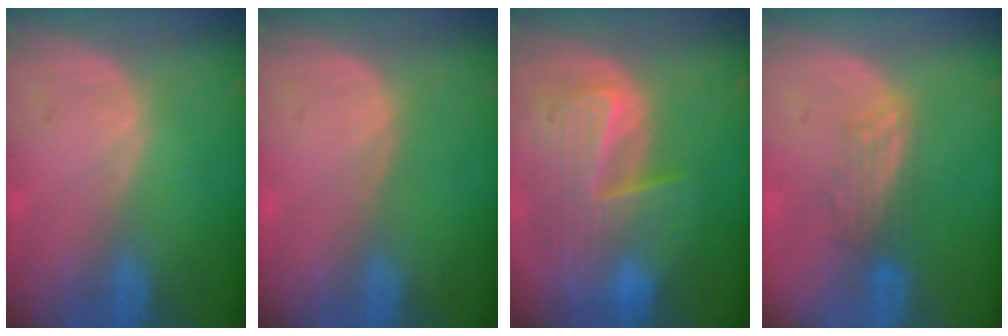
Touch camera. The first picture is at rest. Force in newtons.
{"total": 0.0}
{"total": 10.0, "press": 8.7, "slide": 5.0}
{"total": 3.2, "press": 3.1, "slide": 0.7}